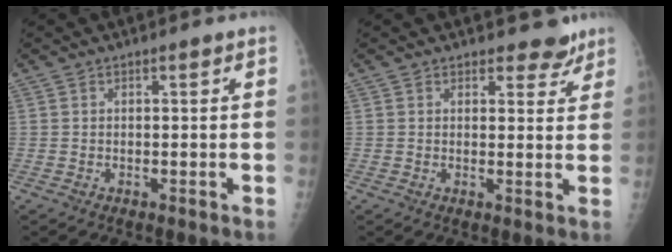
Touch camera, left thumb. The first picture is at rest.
{"total": 3.2, "force": [2.7, 1.6, 0.5], "torque": [0.014, -0.020, 0.029]}